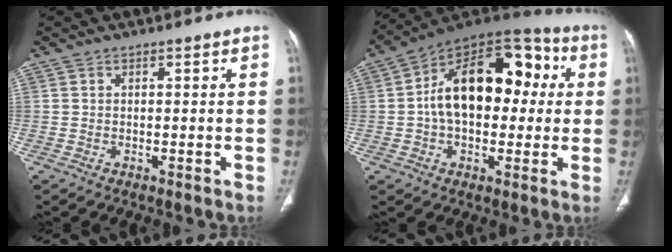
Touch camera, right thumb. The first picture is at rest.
{"total": 21.6, "force": [2.1, 13.1, 17.0], "torque": [-0.232, 0.044, 0.023]}